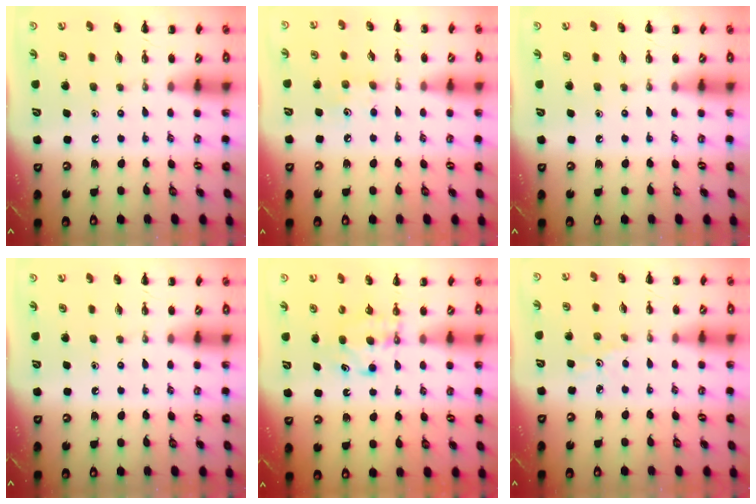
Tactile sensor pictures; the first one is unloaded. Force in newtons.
{"total": 5.7, "press": 5.4, "slide": 1.8}
{"total": 0.0}
{"total": 0.0}
{"total": 5.2, "press": 5.2, "slide": 0.6}
{"total": 2.2, "press": 2.1, "slide": 0.7}